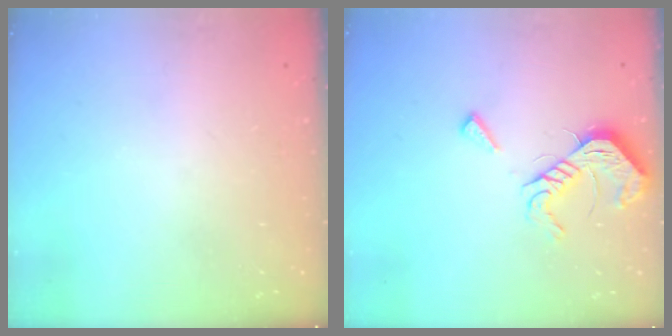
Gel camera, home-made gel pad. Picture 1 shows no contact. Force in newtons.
{"total": 11.4, "press": 11.4, "slide": 0.7}